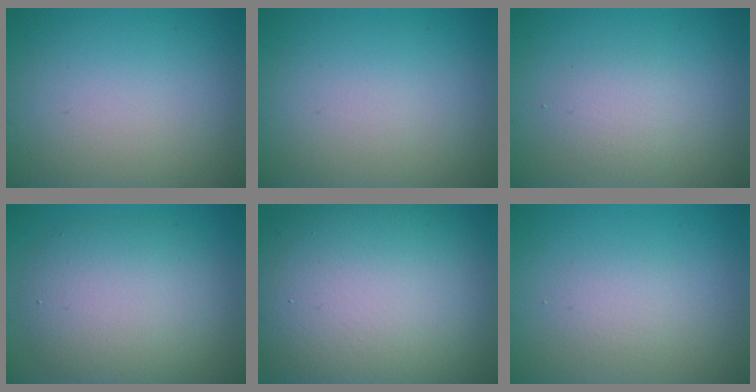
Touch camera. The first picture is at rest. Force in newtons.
{"total": 0.0}
{"total": 1.8, "press": 1.8, "slide": 0.0}
{"total": 6.5, "press": 6.5, "slide": 0.2}
{"total": 16.3, "press": 16.3, "slide": 0.9}
{"total": 1.4, "press": 1.4, "slide": 0.1}